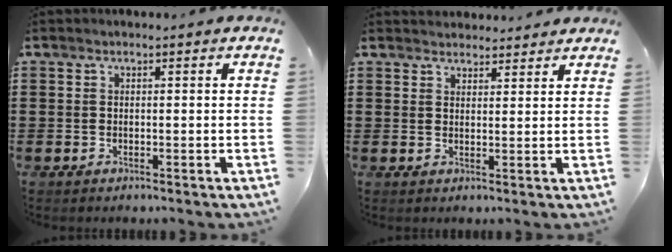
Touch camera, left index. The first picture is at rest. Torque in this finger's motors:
{"motor_torque": [0.18, 0.11, 0.24, 0.01]}